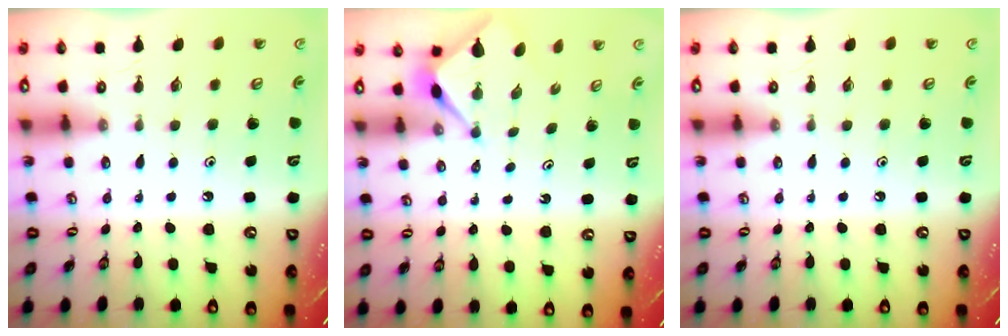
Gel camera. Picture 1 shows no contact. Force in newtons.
{"total": 3.0, "press": 3.0, "slide": 0.2}
{"total": 0.0}